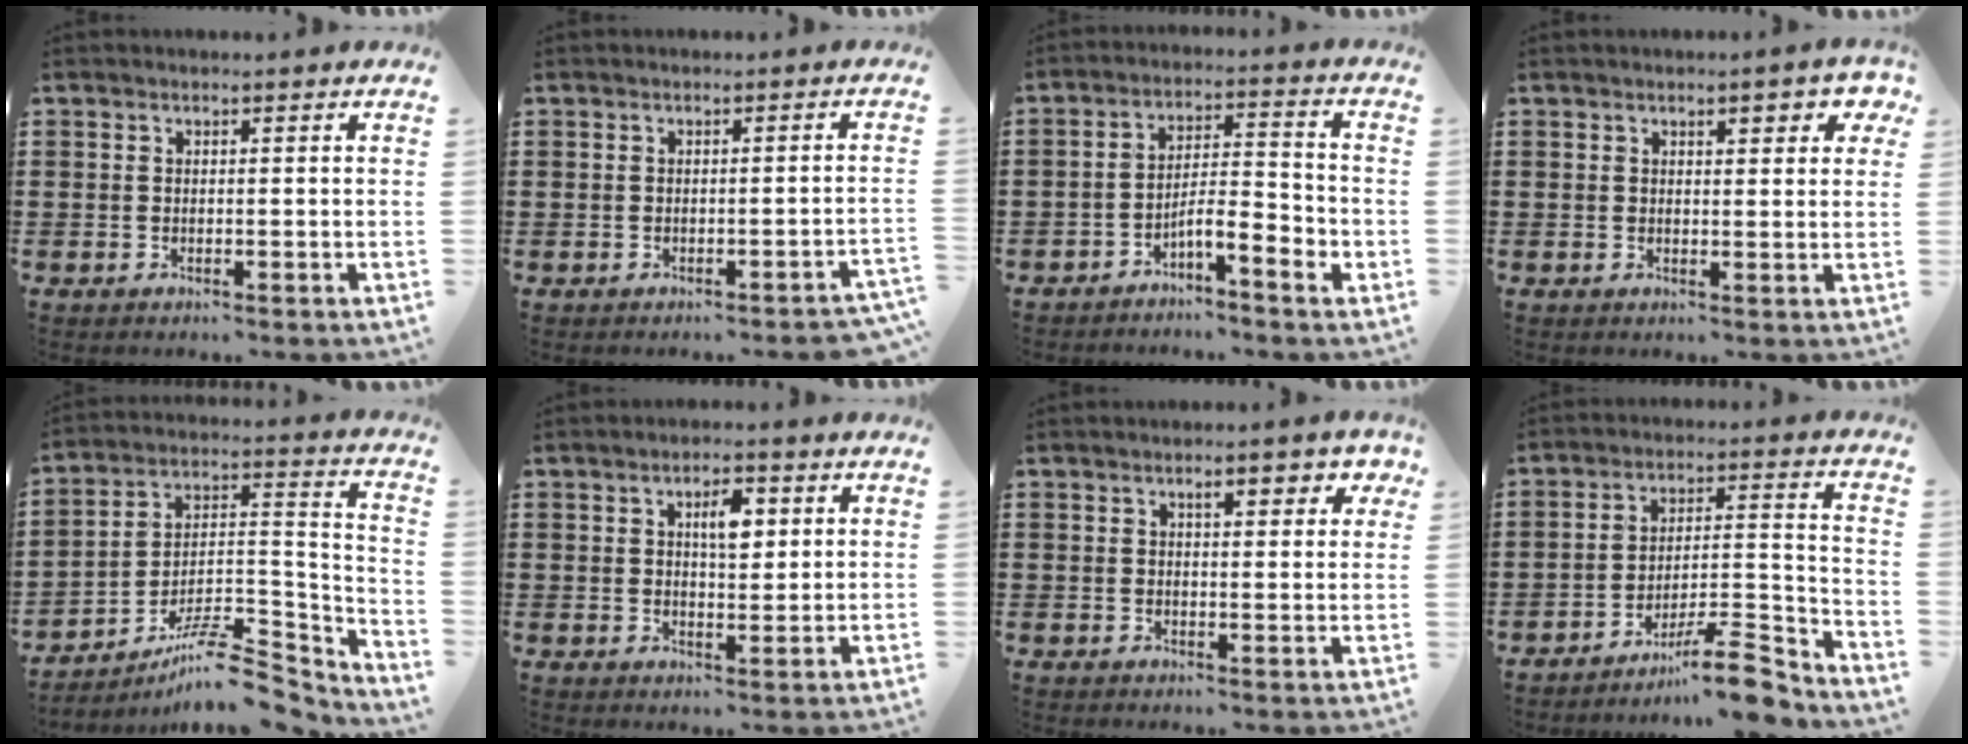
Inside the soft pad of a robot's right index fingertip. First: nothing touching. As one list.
[{"total": 0.9, "force": [-0.9, 0.1, 0.2], "torque": [-0.008, 0.001, -0.019]}, {"total": 5.8, "force": [-3.5, 1.2, 4.5], "torque": [-0.077, 0.003, -0.065]}, {"total": 2.8, "force": [1.6, 1.0, 2.1], "torque": [-0.029, 0.002, 0.023]}, {"total": 9.6, "force": [-8.0, 2.3, 4.8], "torque": [-0.069, 0.023, -0.153]}, {"total": 4.3, "force": [1.4, 1.8, 3.6], "torque": [-0.053, 0.000, 0.016]}, {"total": 3.6, "force": [1.9, 1.1, 2.8], "torque": [-0.043, 0.003, 0.027]}, {"total": 10.4, "force": [-8.6, 1.1, 5.8], "torque": [-0.079, 0.028, -0.159]}]